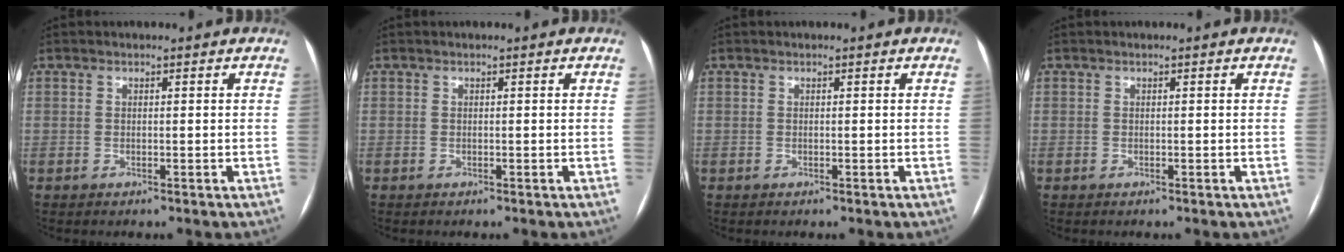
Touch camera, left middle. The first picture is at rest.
{"total": 0.0}
{"total": 0.0}
{"total": 0.0}